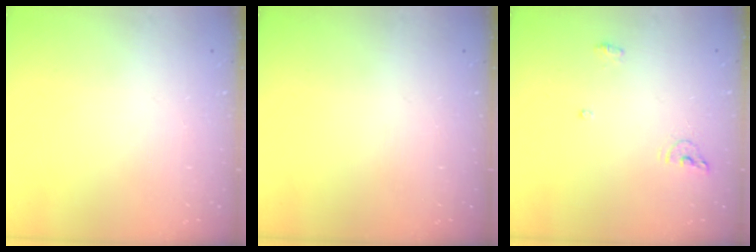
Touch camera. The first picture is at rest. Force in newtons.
{"total": 0.0}
{"total": 6.1, "press": 5.9, "slide": 1.4}